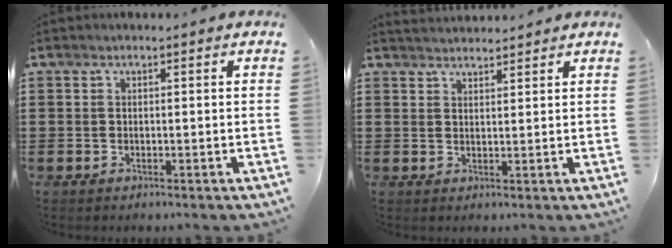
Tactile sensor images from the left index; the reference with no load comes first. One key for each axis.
{"total": 2.1, "fx": 2.1, "fy": 0.0, "fz": 0.0, "tx": -0.005, "ty": -0.002, "tz": 0.042}